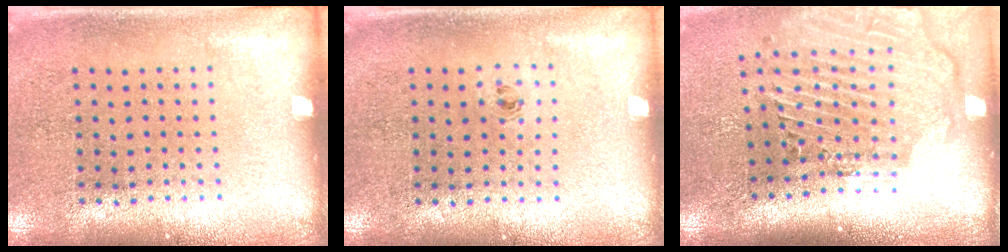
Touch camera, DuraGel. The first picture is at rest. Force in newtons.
{"total": 0.5, "press": 0.3, "slide": 0.4}
{"total": 2.9, "press": 2.3, "slide": 1.8}